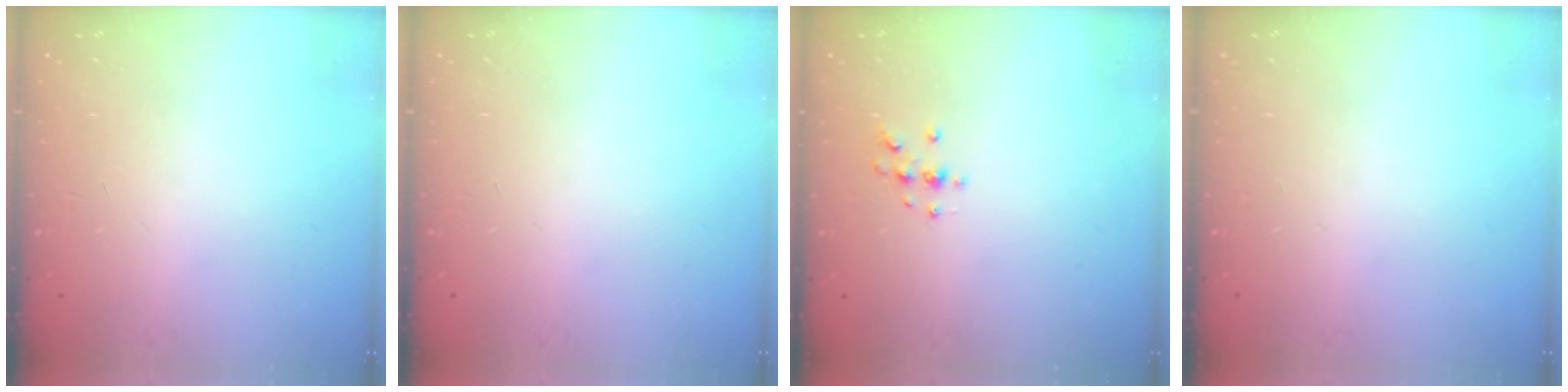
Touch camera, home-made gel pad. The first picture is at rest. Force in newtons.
{"total": 0.0}
{"total": 4.3, "press": 4.2, "slide": 1.0}
{"total": 0.0}